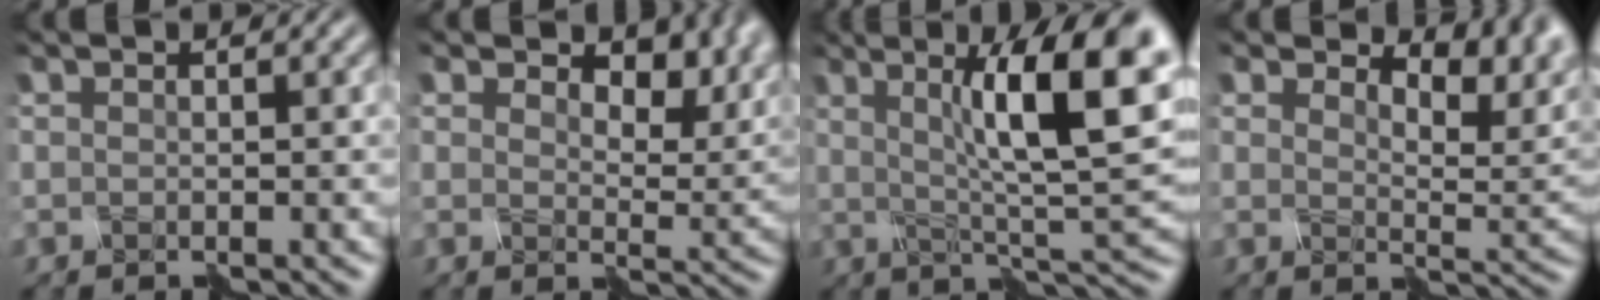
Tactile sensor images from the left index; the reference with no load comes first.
{"total": 8.6, "force": [5.0, 4.4, 5.5], "torque": [-0.071, 0.002, 0.070]}
{"total": 11.2, "force": [2.5, 2.1, 10.7], "torque": [-0.153, 0.012, 0.036]}
{"total": 7.1, "force": [5.0, 2.7, 4.2], "torque": [-0.064, 0.005, 0.078]}